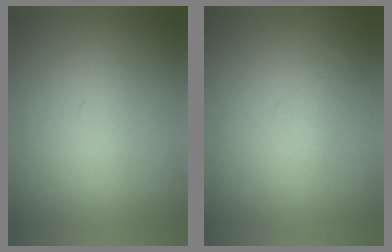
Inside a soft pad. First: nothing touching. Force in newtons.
{"total": 1.2}